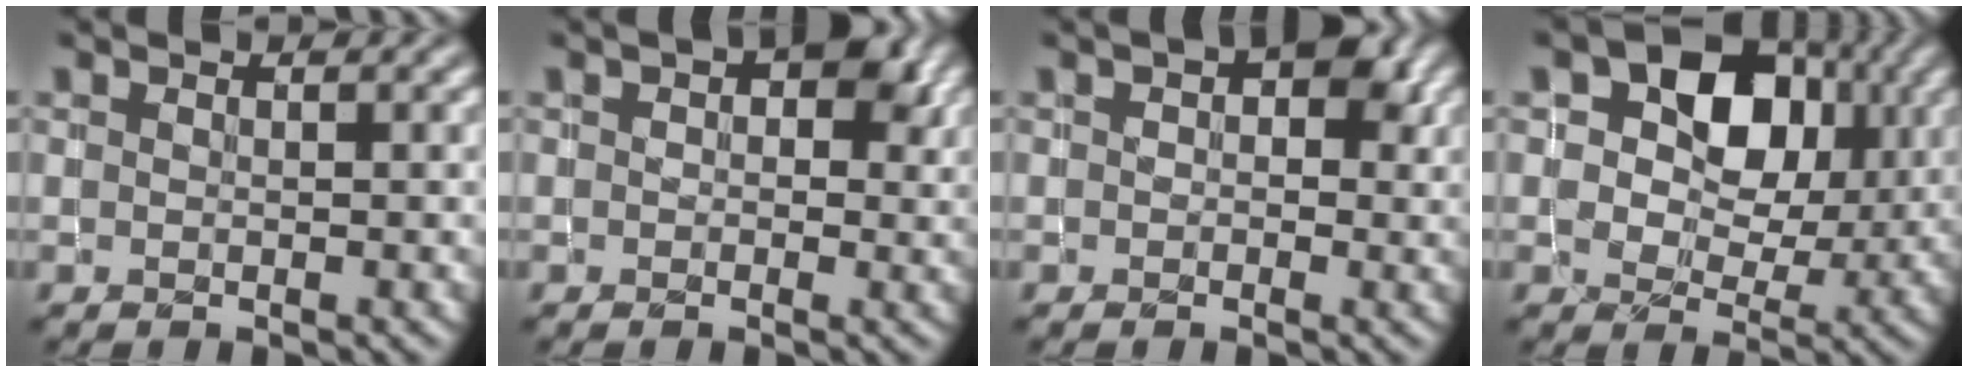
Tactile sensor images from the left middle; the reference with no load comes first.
{"total": 4.2, "force": [0.9, 2.7, 3.0], "torque": [-0.029, 0.006, 0.009]}
{"total": 4.0, "force": [0.8, 2.6, 2.9], "torque": [-0.026, 0.007, 0.008]}
{"total": 9.3, "force": [2.6, 6.5, 6.0], "torque": [-0.087, 0.016, 0.027]}